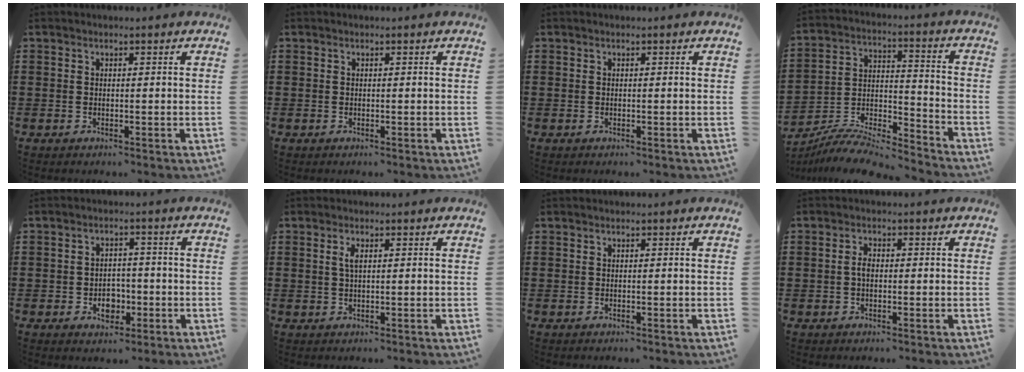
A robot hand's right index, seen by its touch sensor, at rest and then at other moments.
{"total": 0.0}
{"total": 0.0}
{"total": 8.5, "force": [-8.1, 1.2, 2.3], "torque": [-0.038, 0.012, -0.161]}
{"total": 3.6, "force": [-1.3, 2.7, 1.9], "torque": [-0.024, -0.004, -0.029]}
{"total": 1.9, "force": [0.5, 0.7, 1.7], "torque": [-0.036, 0.004, 0.008]}
{"total": 0.0}
{"total": 2.0, "force": [-0.2, 1.0, 1.7], "torque": [-0.041, 0.000, -0.006]}